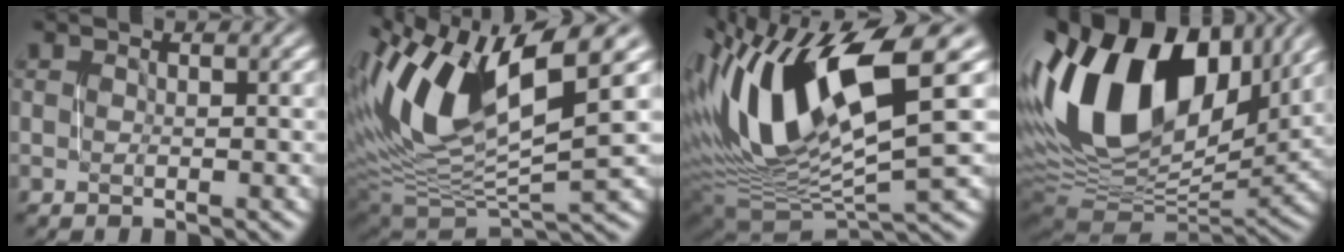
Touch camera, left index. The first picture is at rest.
{"total": 11.5, "force": [4.7, 4.3, 9.6], "torque": [-0.189, 0.012, 0.091]}
{"total": 12.6, "force": [3.3, 4.8, 11.1], "torque": [-0.226, 0.011, 0.064]}
{"total": 15.2, "force": [4.5, 9.2, 11.2], "torque": [-0.217, 0.018, 0.075]}